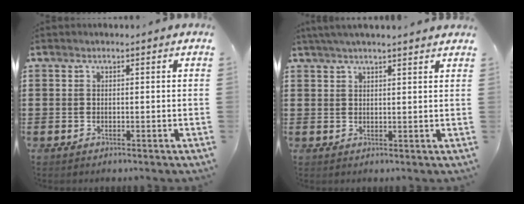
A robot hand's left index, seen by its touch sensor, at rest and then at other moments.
{"total": 2.6, "force": [2.3, -0.1, 1.2], "torque": [-0.029, 0.001, 0.042]}